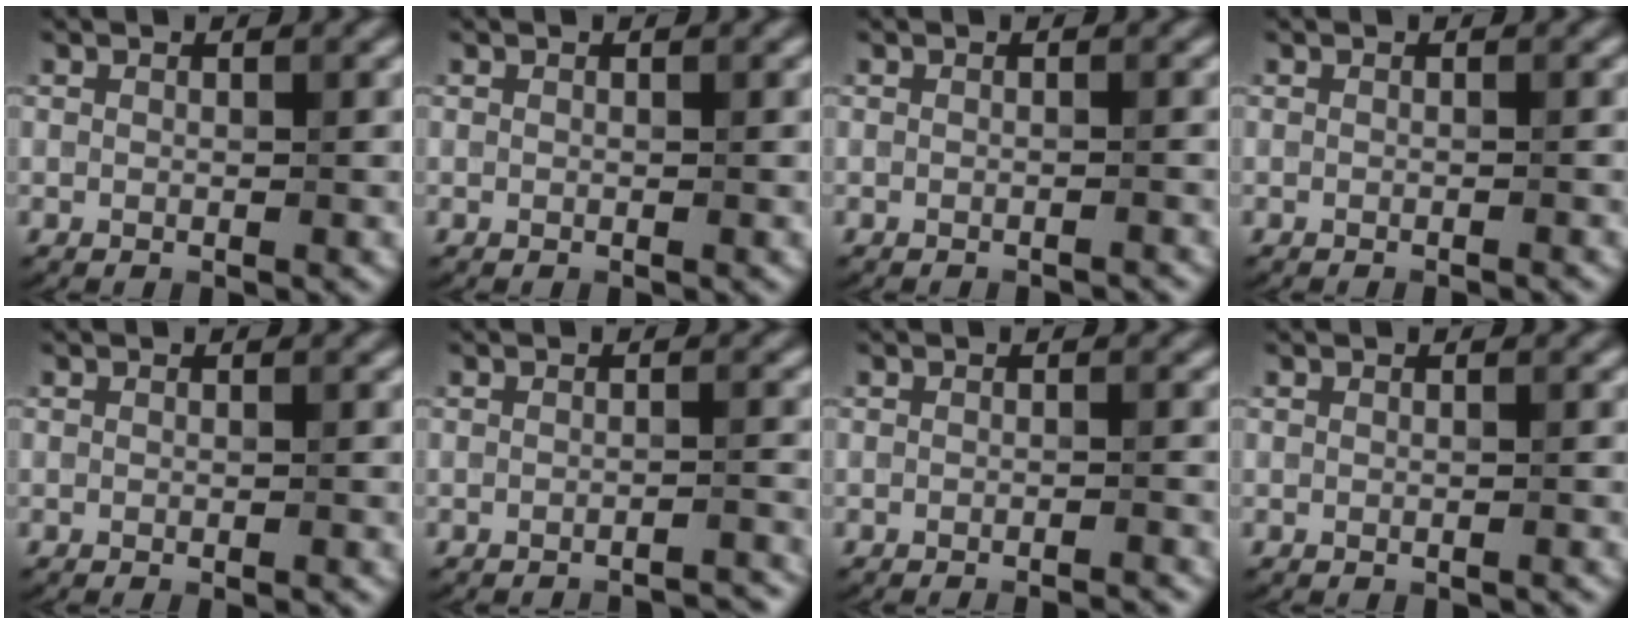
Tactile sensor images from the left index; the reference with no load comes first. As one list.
[{"total": 0.0}, {"total": 1.2, "force": [-1.1, 0.2, 0.4], "torque": [0.005, 0.000, -0.020]}, {"total": 0.9, "force": [-0.7, 0.1, 0.5], "torque": [0.001, -0.003, -0.015]}, {"total": 0.9, "force": [-0.6, 0.2, 0.7], "torque": [-0.005, -0.004, -0.011]}, {"total": 3.3, "force": [-3.1, 0.4, 1.1], "torque": [-0.007, 0.016, -0.040]}, {"total": 2.4, "force": [-2.0, 0.4, 1.2], "torque": [-0.008, 0.003, -0.032]}, {"total": 0.7, "force": [-0.6, 0.1, 0.2], "torque": [0.002, 0.000, -0.012]}]